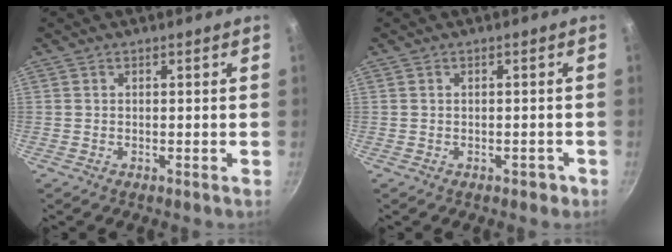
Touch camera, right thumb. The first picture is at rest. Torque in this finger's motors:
{"motor_torque": [0.10, 0.25, -0.27, 0.03, -0.01]}